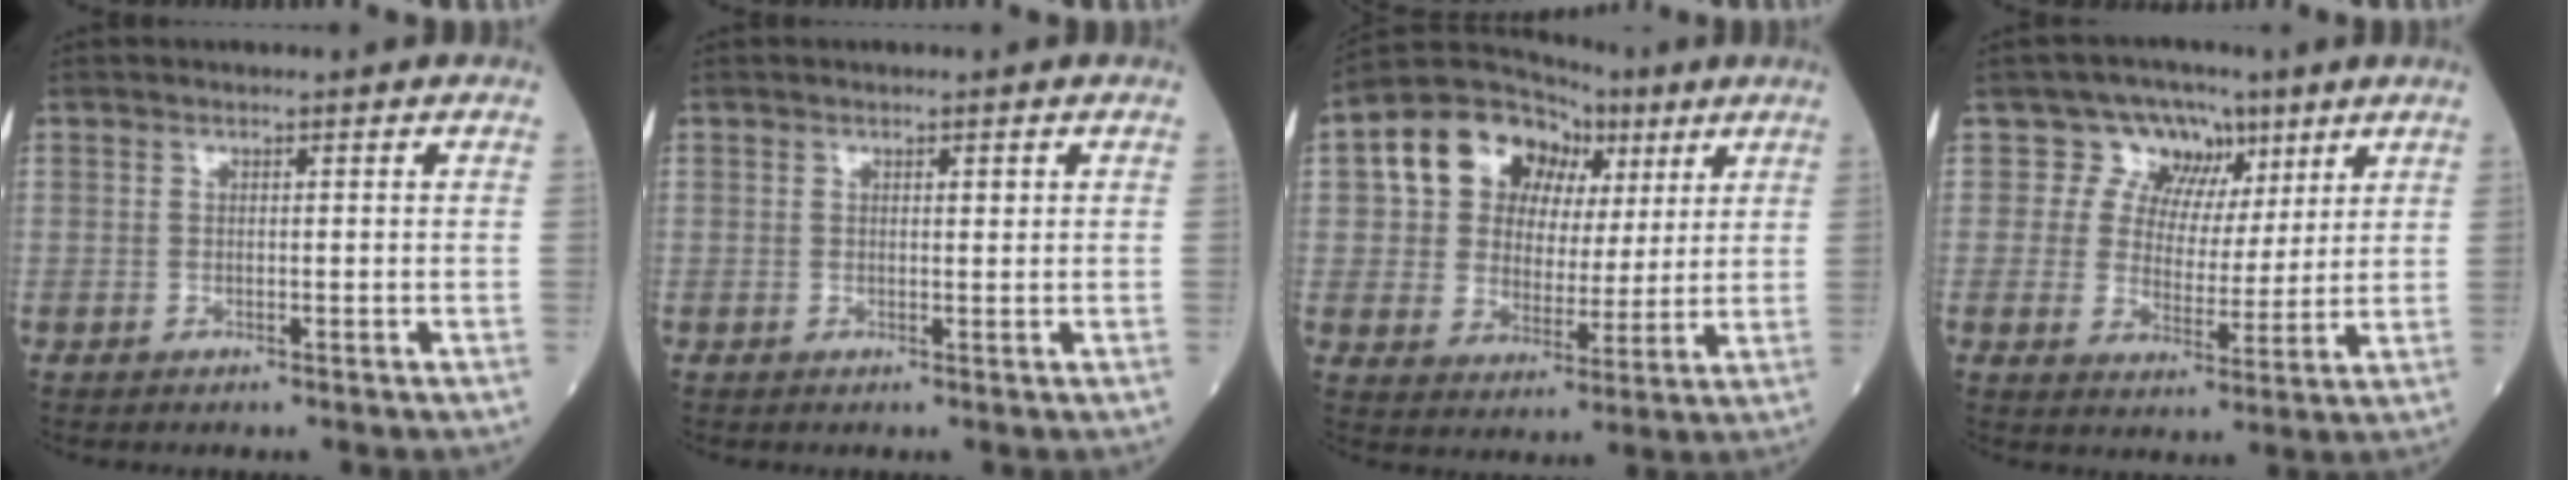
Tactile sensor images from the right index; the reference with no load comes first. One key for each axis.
{"total": 0.7, "fx": 0.3, "fy": 0.2, "fz": 0.6, "tx": -0.008, "ty": -0.001, "tz": 0.005}
{"total": 13.1, "fx": 5.2, "fy": 10.0, "fz": 6.8, "tx": -0.108, "ty": 0.044, "tz": 0.089}
{"total": 7.4, "fx": 3.7, "fy": 6.2, "fz": 1.7, "tx": -0.009, "ty": 0.016, "tz": 0.058}